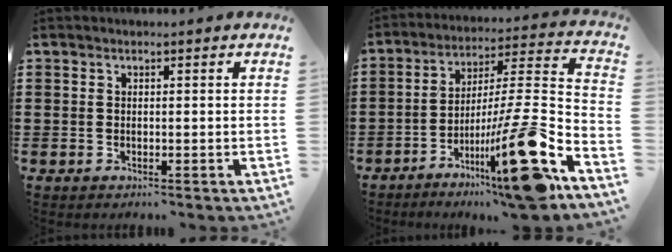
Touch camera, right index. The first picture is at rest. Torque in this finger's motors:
{"motor_torque": [0.34, 1.13, 0.33, 0.05]}